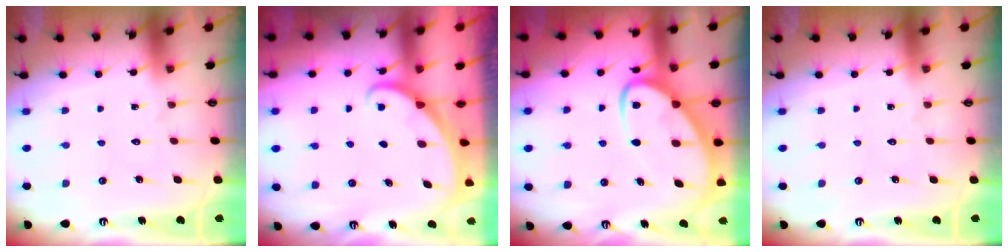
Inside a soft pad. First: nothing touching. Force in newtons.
{"total": 1.6, "press": 1.6, "slide": 0.1}
{"total": 9.7, "press": 9.6, "slide": 1.1}
{"total": 0.0}